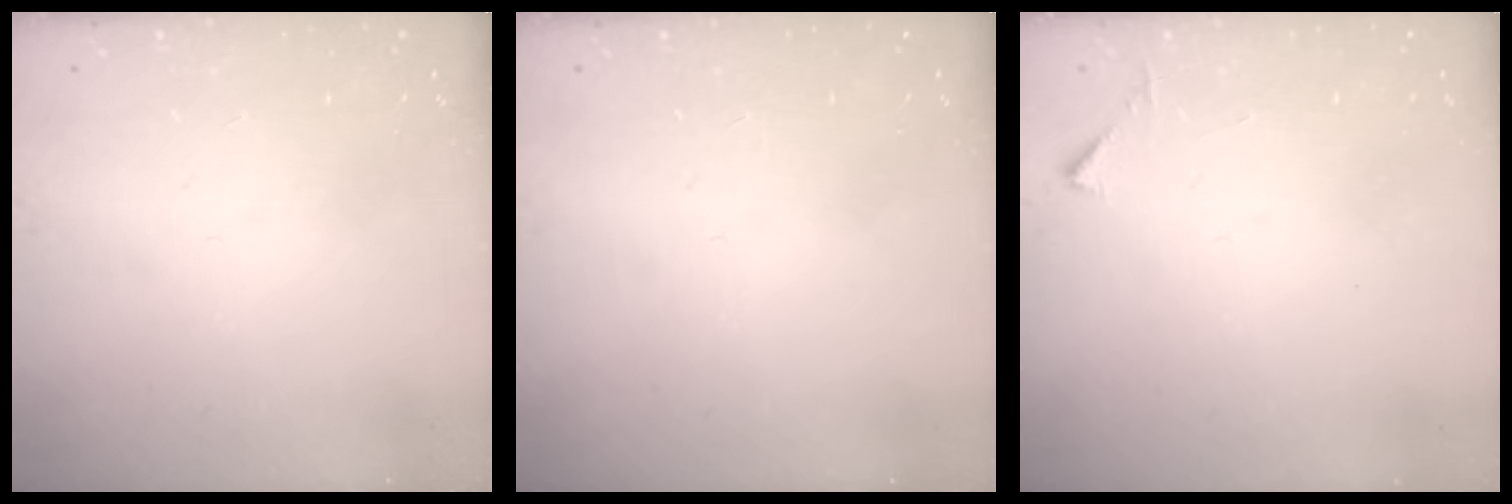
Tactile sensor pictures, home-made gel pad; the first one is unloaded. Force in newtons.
{"total": 0.0}
{"total": 3.3, "press": 3.2, "slide": 0.4}